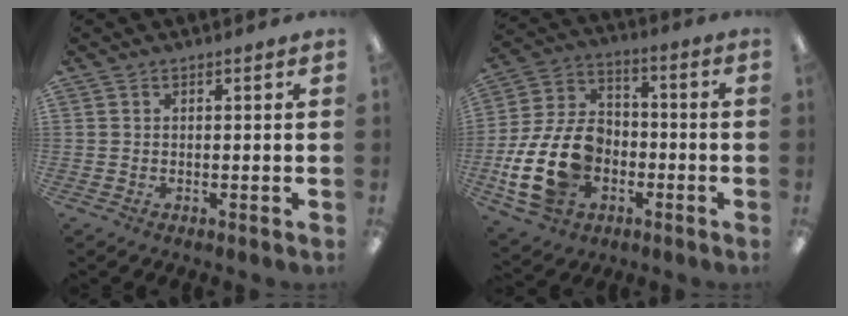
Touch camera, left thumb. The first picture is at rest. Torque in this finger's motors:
{"motor_torque": [-0.36, 1.51, 2.08, 0.69, 0.22]}